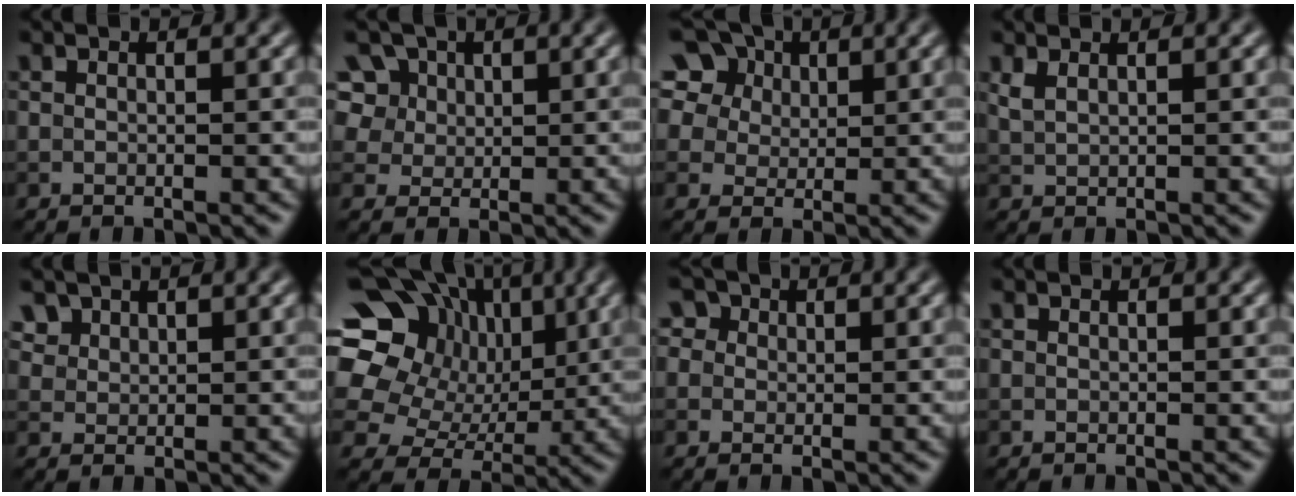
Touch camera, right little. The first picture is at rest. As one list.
[{"total": 9.7, "force": [4.9, 7.3, 4.1], "torque": [-0.099, 0.026, 0.074]}, {"total": 13.6, "force": [7.6, 9.5, 6.0], "torque": [-0.161, 0.040, 0.126]}, {"total": 1.3, "force": [0.9, 0.4, 0.9], "torque": [-0.020, 0.001, 0.020]}, {"total": 3.1, "force": [2.2, 2.0, 1.0], "torque": [-0.036, -0.006, 0.057]}, {"total": 16.2, "force": [5.3, 13.5, 7.2], "torque": [-0.166, 0.041, 0.076]}, {"total": 3.9, "force": [2.1, 3.0, 1.5], "torque": [-0.021, 0.017, 0.012]}, {"total": 0.0}]